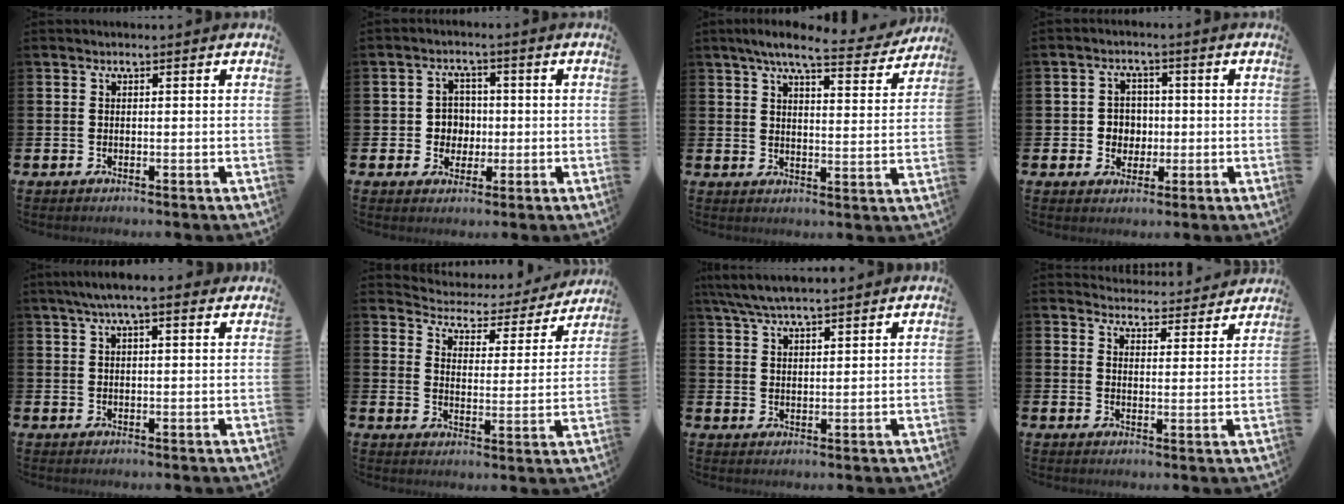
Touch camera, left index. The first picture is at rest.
{"total": 3.5, "force": [0.1, 3.5, 0.8], "torque": [-0.015, 0.003, -0.008]}
{"total": 7.5, "force": [6.6, 0.9, 3.4], "torque": [-0.067, -0.029, 0.111]}
{"total": 3.4, "force": [0.0, 3.3, 0.7], "torque": [-0.012, 0.005, -0.009]}
{"total": 4.5, "force": [3.5, 0.7, 2.8], "torque": [-0.050, -0.002, 0.059]}
{"total": 3.6, "force": [3.3, 1.4, 0.2], "torque": [-0.025, -0.033, 0.047]}
{"total": 4.7, "force": [4.2, 1.0, 1.9], "torque": [-0.045, -0.008, 0.078]}
{"total": 4.3, "force": [4.2, 0.7, -0.1], "torque": [-0.002, -0.036, 0.073]}